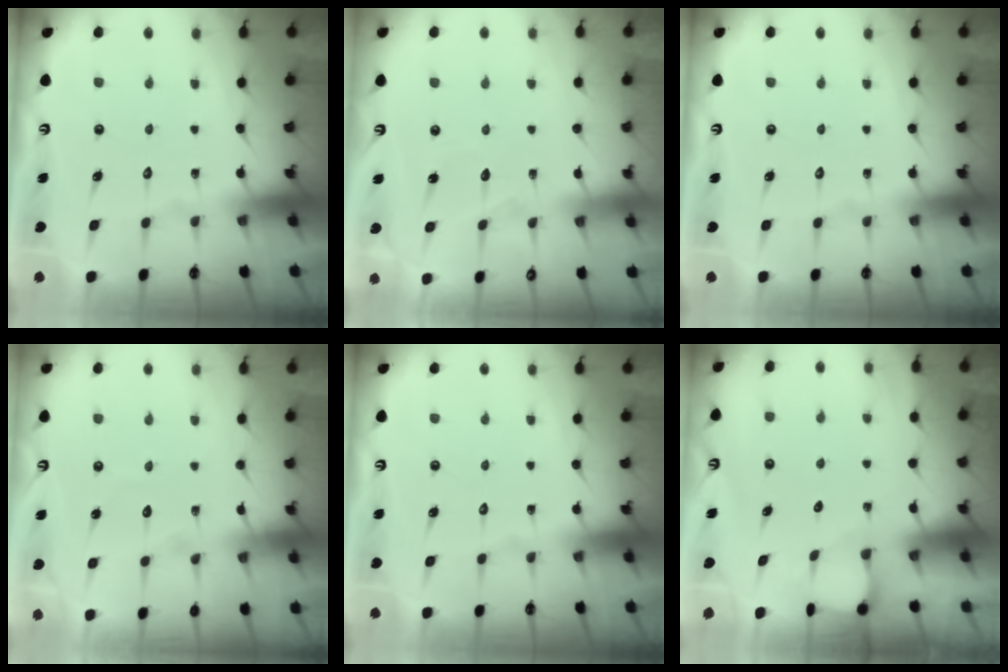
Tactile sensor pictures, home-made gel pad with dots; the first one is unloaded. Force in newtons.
{"total": 2.7, "press": 2.7, "slide": 0.2}
{"total": 0.0}
{"total": 2.6, "press": 2.6, "slide": 0.2}
{"total": 0.0}
{"total": 2.0, "press": 2.0, "slide": 0.2}